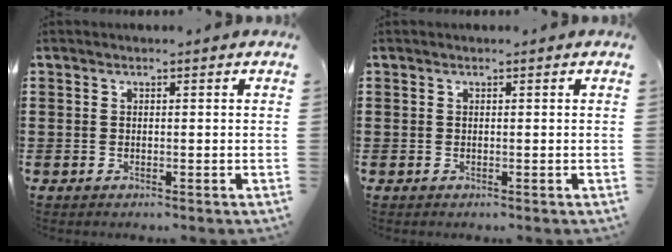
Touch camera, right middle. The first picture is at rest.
{"total": 0.0}